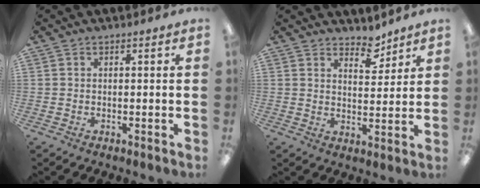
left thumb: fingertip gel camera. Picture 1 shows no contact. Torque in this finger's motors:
{"motor_torque": [0.19, 0.15, -0.14, -0.28, 0.03]}